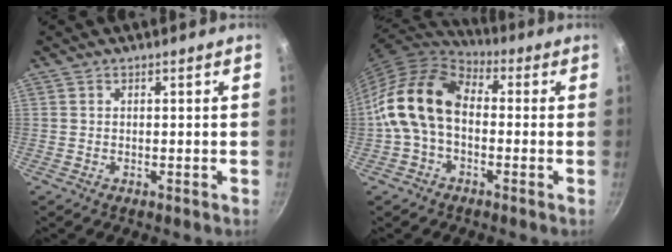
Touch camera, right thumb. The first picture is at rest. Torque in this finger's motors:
{"motor_torque": [1.79, 3.22, 1.14, -0.97, 0.59]}